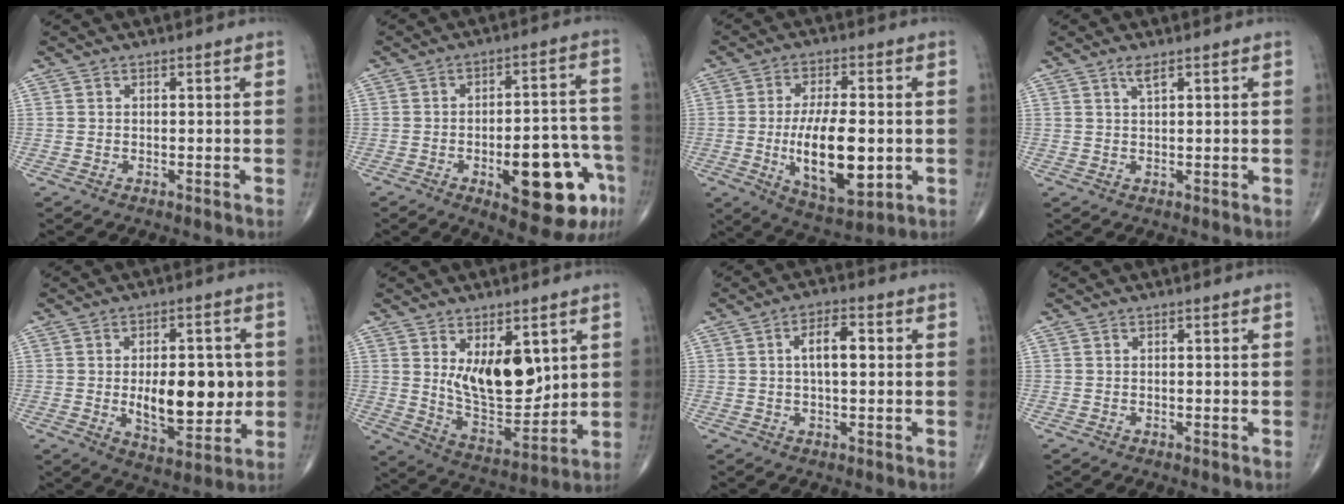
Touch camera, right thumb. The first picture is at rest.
{"total": 18.2, "force": [-7.2, 7.0, 15.2], "torque": [-0.153, 0.041, -0.082]}
{"total": 15.4, "force": [-2.0, 6.7, 13.8], "torque": [-0.217, -0.007, -0.023]}
{"total": 1.7, "force": [1.1, 0.3, 1.3], "torque": [-0.024, -0.001, 0.024]}
{"total": 14.6, "force": [-0.4, 7.4, 12.6], "torque": [-0.148, -0.010, 0.005]}
{"total": 13.7, "force": [4.1, 7.1, 11.0], "torque": [-0.136, -0.045, 0.087]}
{"total": 6.0, "force": [0.8, 2.6, 5.3], "torque": [-0.085, 0.009, 0.009]}
{"total": 0.0}